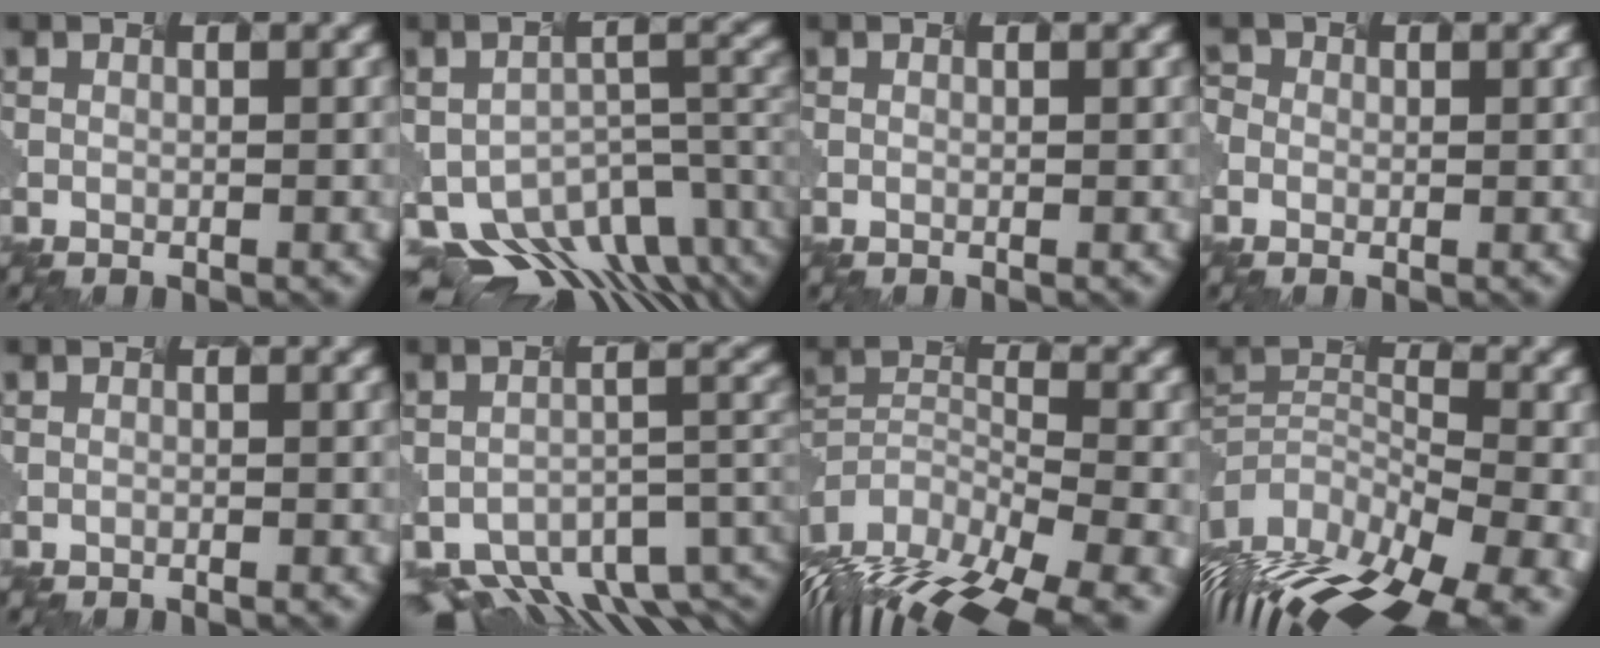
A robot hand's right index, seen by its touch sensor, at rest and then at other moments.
{"total": 8.4, "force": [-6.2, 4.1, 3.9], "torque": [-0.066, -0.016, -0.081]}
{"total": 0.0}
{"total": 1.8, "force": [-1.1, 1.4, 0.4], "torque": [-0.006, 0.002, -0.012]}
{"total": 0.6, "force": [-0.3, 0.3, 0.4], "torque": [0.010, 0.002, -0.005]}
{"total": 8.7, "force": [-7.4, 2.7, 3.6], "torque": [-0.061, -0.009, -0.099]}
{"total": 13.0, "force": [-10.3, 4.6, 6.4], "torque": [-0.119, 0.000, -0.144]}
{"total": 13.8, "force": [-8.5, 6.0, 9.0], "torque": [-0.167, 0.017, -0.112]}